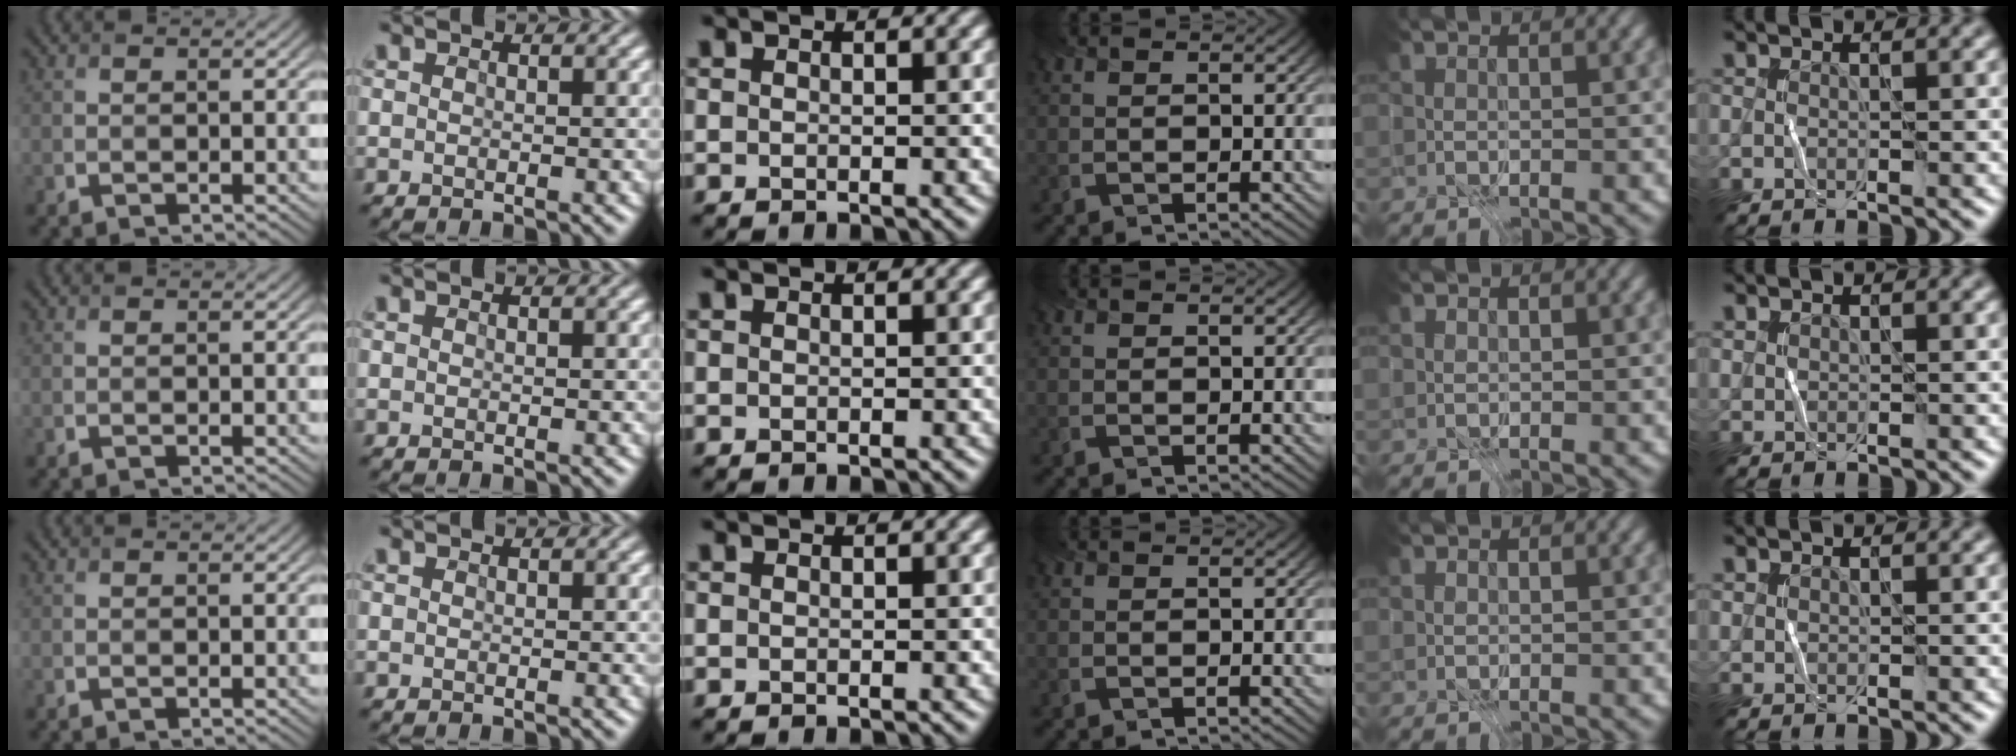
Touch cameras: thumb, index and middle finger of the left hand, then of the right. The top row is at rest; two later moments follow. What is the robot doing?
{"motion": "fold", "object": "file"}